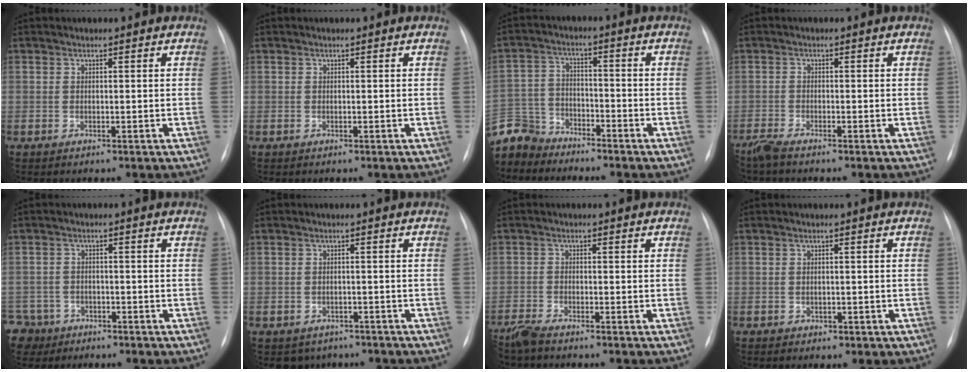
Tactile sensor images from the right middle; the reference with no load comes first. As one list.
[{"total": 0.0}, {"total": 9.5, "force": [-8.6, 4.0, 0.5], "torque": [-0.024, 0.009, -0.169]}, {"total": 2.3, "force": [-2.1, -0.1, 1.1], "torque": [-0.031, -0.008, -0.045]}, {"total": 6.8, "force": [-4.5, 5.1, 0.2], "torque": [-0.017, 0.003, -0.076]}, {"total": 3.9, "force": [-3.1, 2.3, 0.3], "torque": [0.002, 0.009, -0.039]}, {"total": 3.0, "force": [-2.7, -0.1, 1.2], "torque": [-0.029, -0.012, -0.056]}, {"total": 1.2, "force": [-0.5, 1.0, 0.6], "torque": [-0.008, 0.002, -0.001]}]